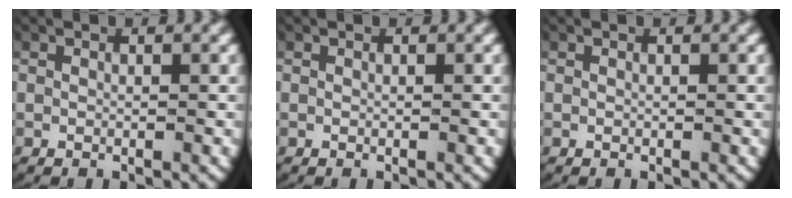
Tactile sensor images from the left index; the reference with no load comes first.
{"total": 0.0}
{"total": 0.0}